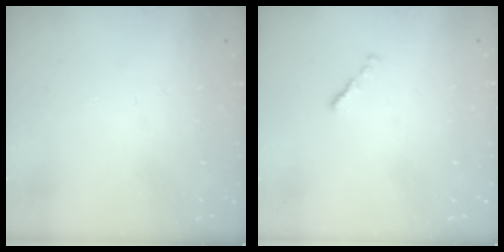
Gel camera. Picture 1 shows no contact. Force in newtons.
{"total": 0.7, "press": 0.6, "slide": 0.4}